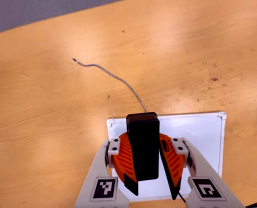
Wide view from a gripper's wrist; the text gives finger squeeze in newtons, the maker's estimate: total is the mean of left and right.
{"total": 11.0, "left": 10.7, "right": 11.2}